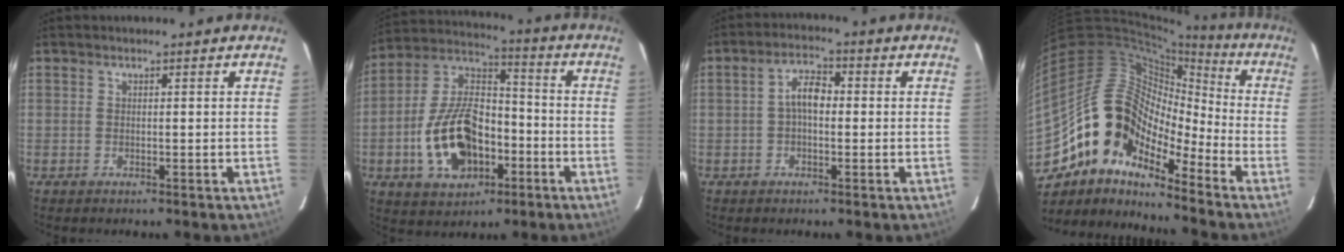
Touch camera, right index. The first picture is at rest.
{"total": 17.4, "force": [-5.6, 10.5, 12.7], "torque": [-0.262, 0.019, -0.084]}
{"total": 4.6, "force": [-0.1, 2.4, 3.9], "torque": [-0.074, 0.017, -0.003]}
{"total": 15.3, "force": [-9.8, 7.9, 8.7], "torque": [-0.150, 0.009, -0.205]}